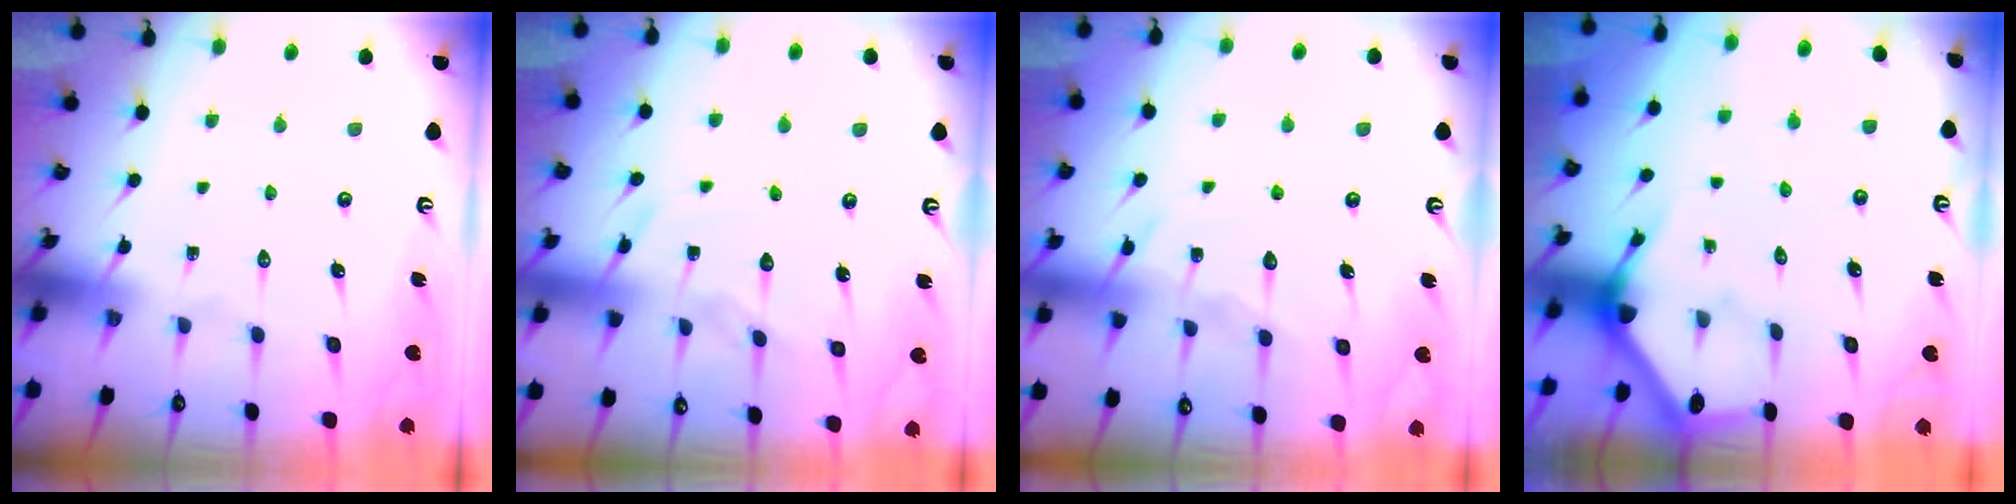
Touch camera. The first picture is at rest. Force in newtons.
{"total": 9.9, "press": 9.9, "slide": 0.2}
{"total": 10.1, "press": 10.1, "slide": 1.0}
{"total": 3.3, "press": 3.3, "slide": 0.2}